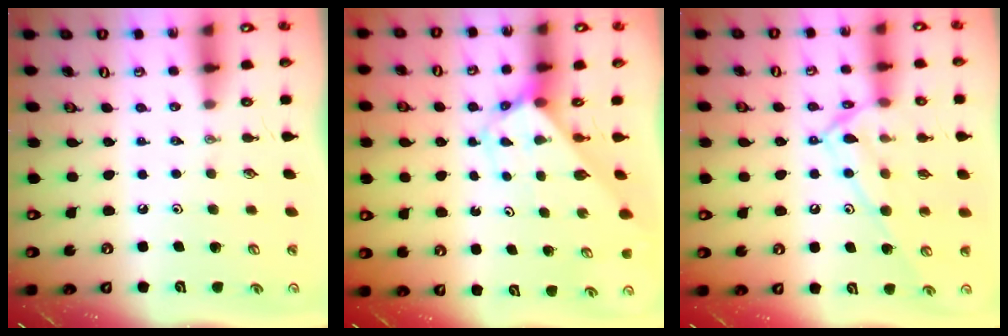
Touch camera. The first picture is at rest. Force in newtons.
{"total": 2.9, "press": 2.9, "slide": 0.2}
{"total": 14.1, "press": 14.1, "slide": 0.9}